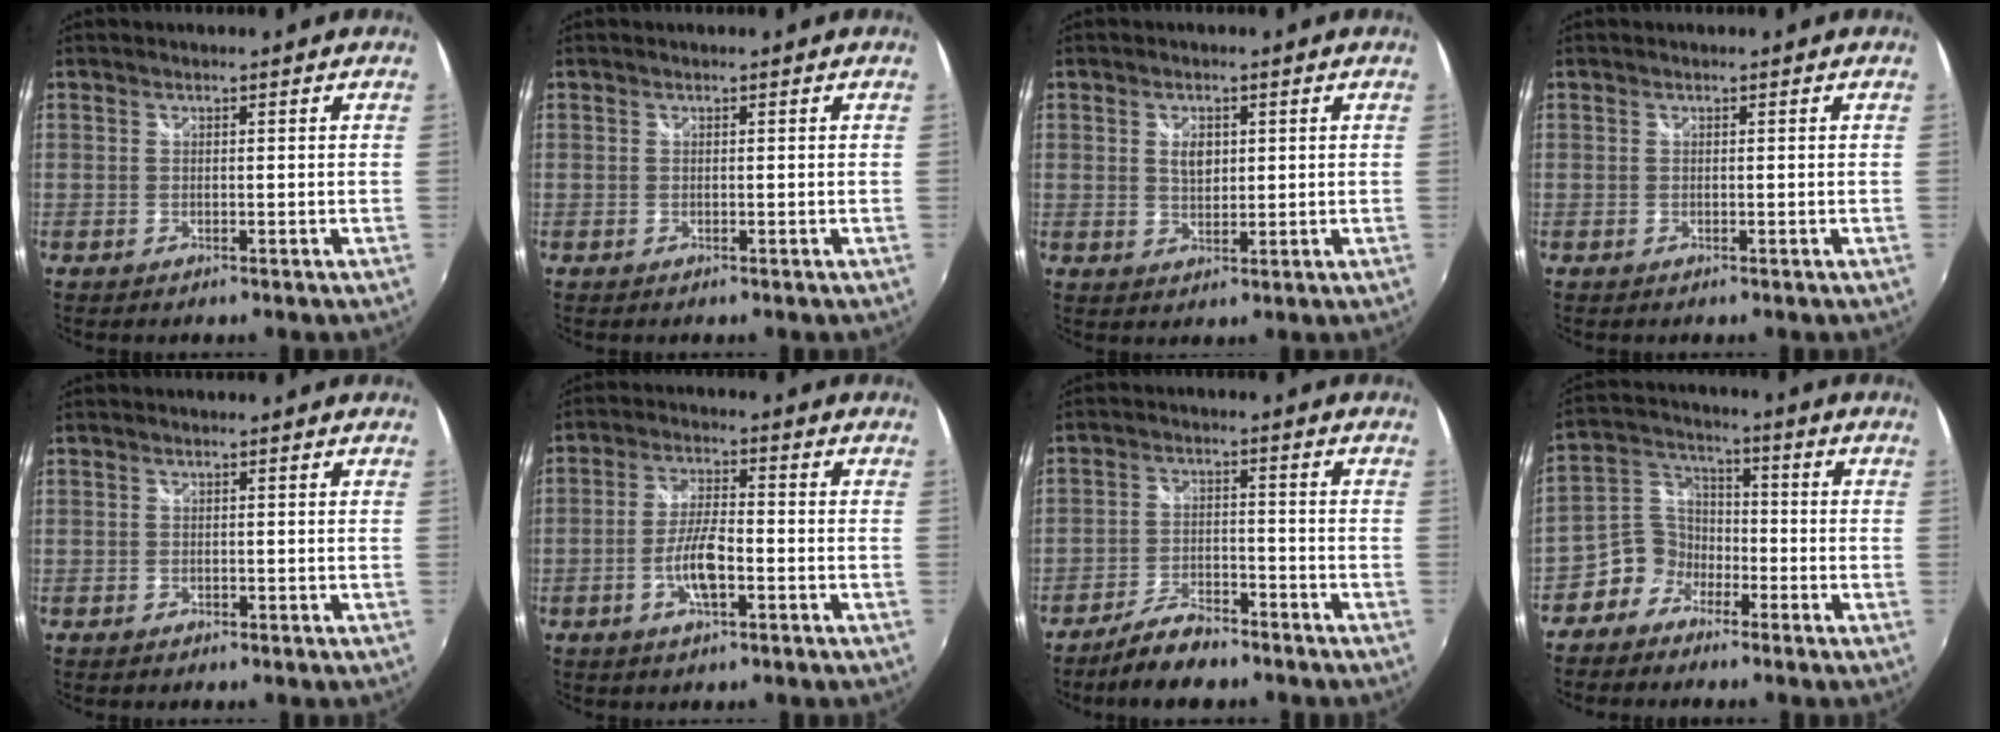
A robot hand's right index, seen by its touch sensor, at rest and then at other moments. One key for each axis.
{"total": 0.0}
{"total": 3.4, "fx": 0.9, "fy": 2.2, "fz": 2.5, "tx": -0.040, "ty": 0.002, "tz": 0.016}
{"total": 0.0}
{"total": 0.8, "fx": -0.5, "fy": 0.5, "fz": 0.1, "tx": -0.003, "ty": -0.003, "tz": -0.011}
{"total": 7.0, "fx": -2.7, "fy": 1.9, "fz": 6.1, "tx": -0.125, "ty": 0.002, "tz": -0.051}
{"total": 7.5, "fx": -6.2, "fy": 2.6, "fz": 3.3, "tx": -0.086, "ty": 0.001, "tz": -0.109}
{"total": 7.0, "fx": -4.4, "fy": 5.3, "fz": 1.1, "tx": -0.028, "ty": 0.031, "tz": -0.099}